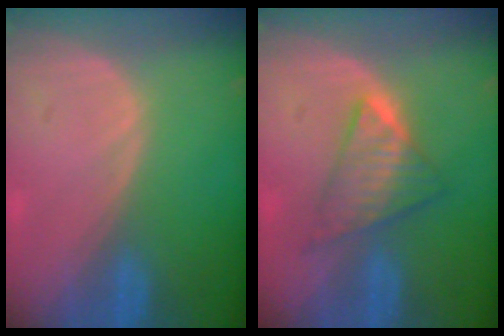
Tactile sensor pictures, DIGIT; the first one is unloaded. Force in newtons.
{"total": 5.9, "press": 5.9, "slide": 0.7}